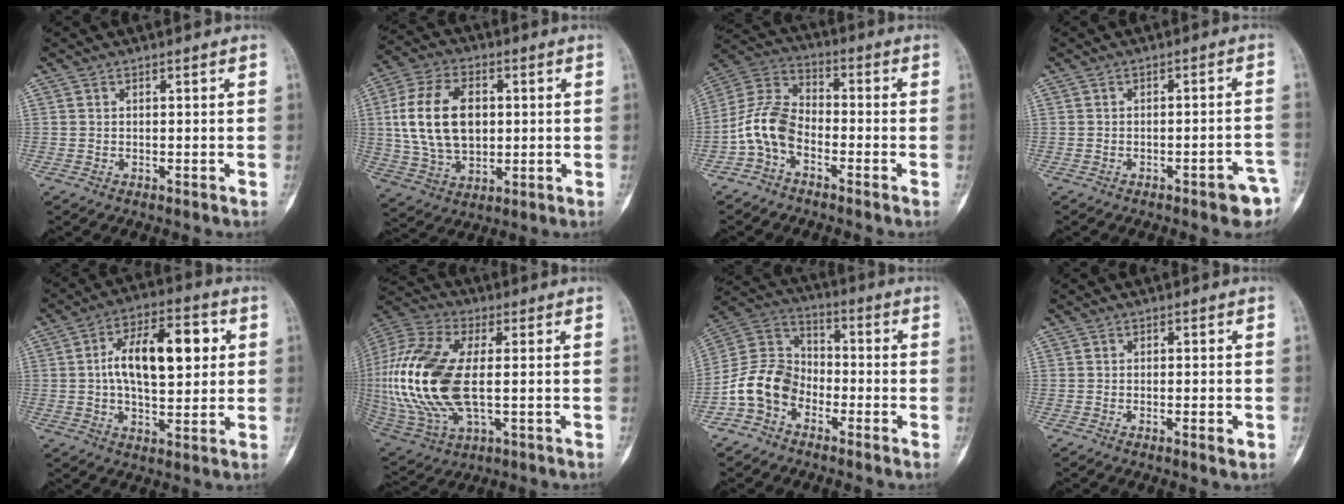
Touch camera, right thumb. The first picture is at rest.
{"total": 16.0, "force": [1.9, 10.3, 12.0], "torque": [-0.211, 0.004, 0.039]}
{"total": 9.6, "force": [-3.7, 5.9, 6.6], "torque": [-0.133, 0.044, -0.086]}
{"total": 5.9, "force": [-3.3, 1.7, 4.6], "torque": [-0.045, 0.023, -0.036]}
{"total": 15.8, "force": [2.5, 7.8, 13.5], "torque": [-0.198, 0.016, 0.035]}
{"total": 23.1, "force": [0.0, 11.5, 20.0], "torque": [-0.455, -0.006, 0.007]}
{"total": 10.8, "force": [-4.9, 8.0, 5.3], "torque": [-0.092, 0.057, -0.109]}
{"total": 2.2, "force": [-0.8, 0.4, 2.0], "torque": [-0.033, -0.002, -0.011]}